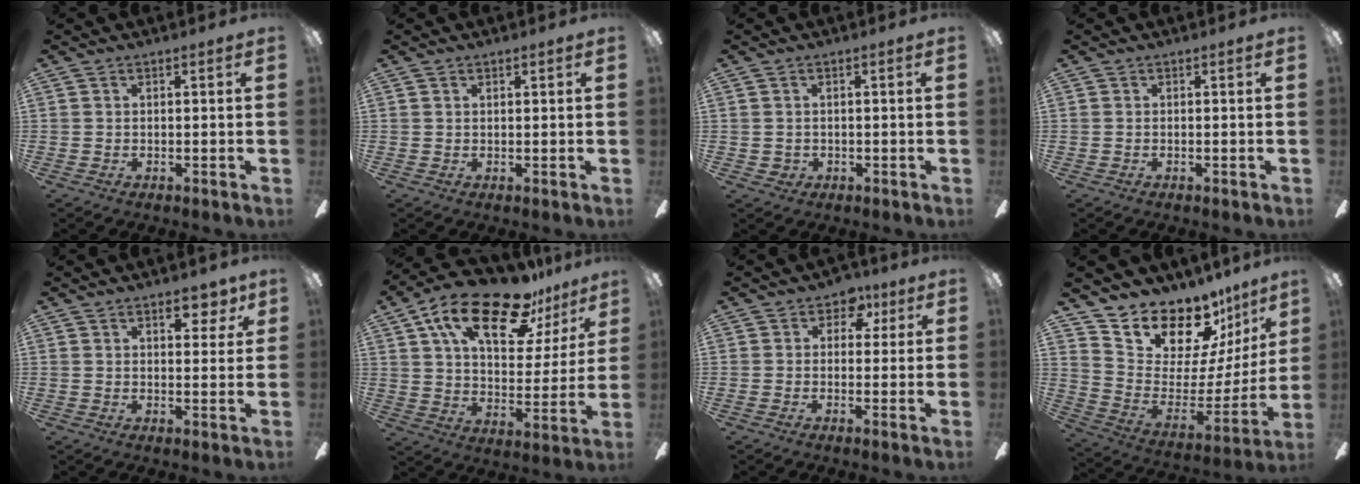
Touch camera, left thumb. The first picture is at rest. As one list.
[{"total": 0.9, "force": [0.5, 0.2, 0.6], "torque": [-0.014, 0.000, 0.010]}, {"total": 1.5, "force": [0.2, 1.3, 0.7], "torque": [-0.014, 0.003, 0.001]}, {"total": 0.0}, {"total": 6.4, "force": [3.7, 2.8, 4.4], "torque": [-0.037, -0.017, 0.054]}, {"total": 23.0, "force": [14.7, 9.5, 14.8], "torque": [-0.246, -0.076, 0.249]}, {"total": 5.2, "force": [2.4, 3.4, 3.1], "torque": [-0.029, -0.008, 0.036]}, {"total": 17.9, "force": [15.5, 7.7, 4.8], "torque": [-0.088, -0.141, 0.283]}]